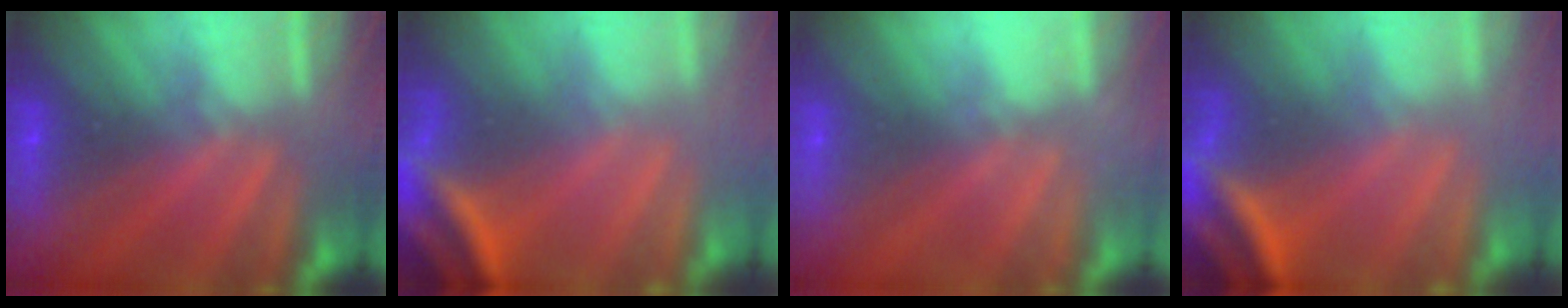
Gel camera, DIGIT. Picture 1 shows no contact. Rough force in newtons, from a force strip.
{"total": 3.7}
{"total": 2.3}
{"total": 3.7}